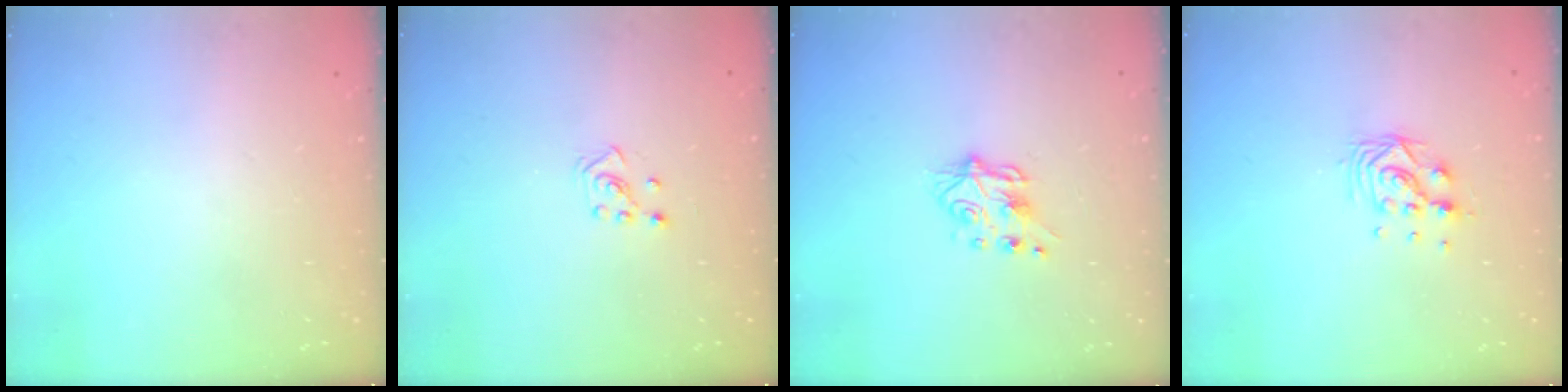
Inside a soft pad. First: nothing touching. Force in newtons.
{"total": 2.6, "press": 2.5, "slide": 0.6}
{"total": 6.5, "press": 6.5, "slide": 0.6}
{"total": 8.8, "press": 8.8, "slide": 0.6}